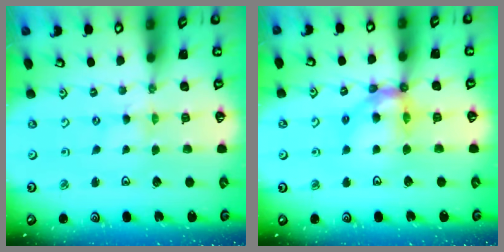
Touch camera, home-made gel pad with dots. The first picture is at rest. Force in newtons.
{"total": 11.4, "press": 11.3, "slide": 1.6}